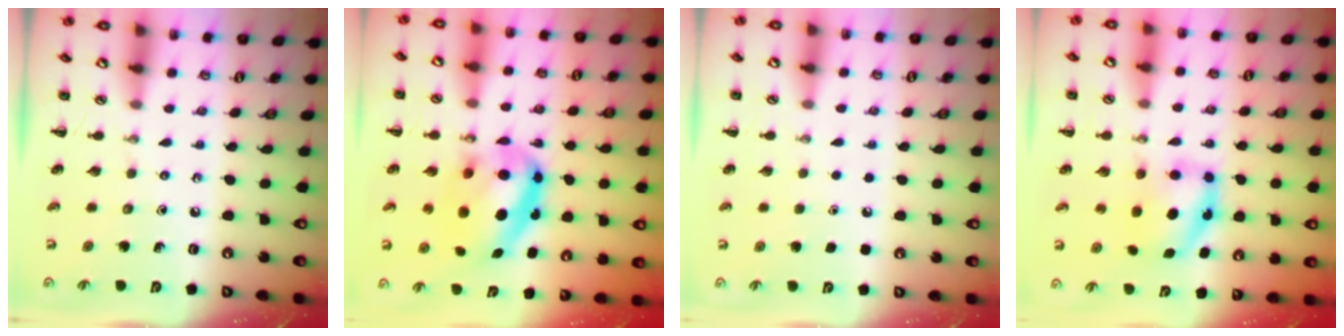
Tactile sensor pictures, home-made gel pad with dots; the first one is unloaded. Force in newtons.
{"total": 13.6, "press": 13.2, "slide": 2.9}
{"total": 1.6, "press": 1.6, "slide": 0.1}
{"total": 6.6, "press": 6.5, "slide": 1.0}